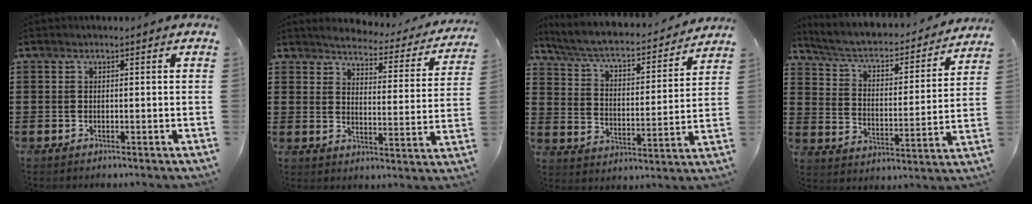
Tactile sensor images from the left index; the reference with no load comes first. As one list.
[{"total": 3.1, "force": [3.0, 0.0, 0.8], "torque": [-0.036, -0.027, 0.043]}, {"total": 5.1, "force": [4.5, 0.6, 2.2], "torque": [-0.065, -0.036, 0.069]}, {"total": 4.0, "force": [3.2, 1.2, 2.1], "torque": [-0.059, -0.030, 0.044]}]